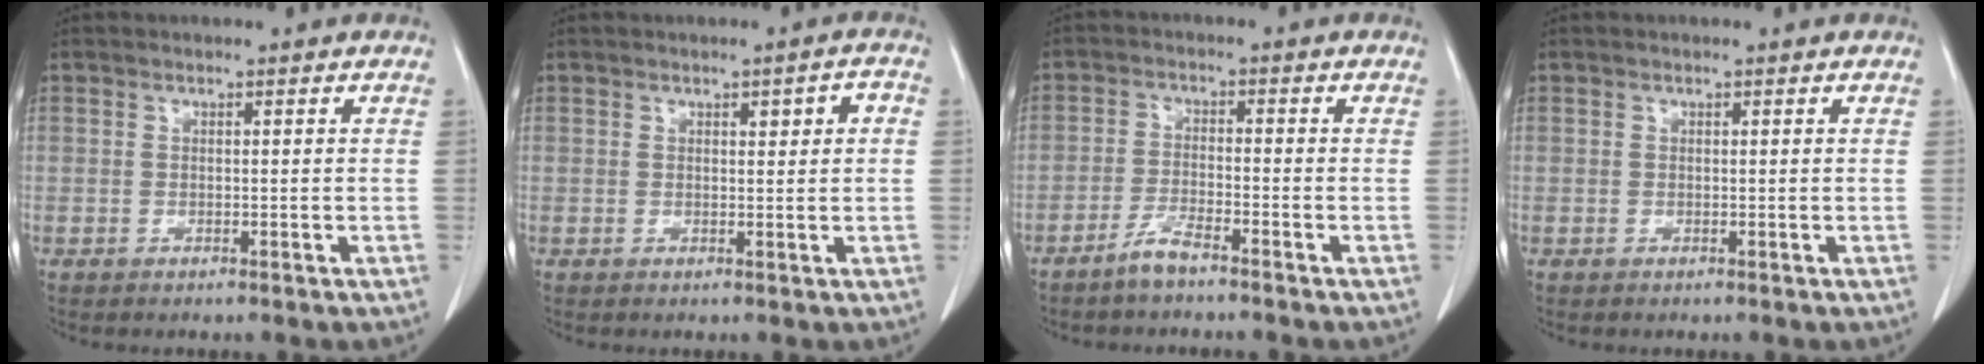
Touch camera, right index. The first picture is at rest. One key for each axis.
{"total": 2.6, "fx": 0.6, "fy": 0.7, "fz": 2.4, "tx": -0.032, "ty": 0.008, "tz": 0.010}
{"total": 3.6, "fx": -3.0, "fy": 0.1, "fz": 2.0, "tx": -0.044, "ty": -0.004, "tz": -0.062}
{"total": 0.0}